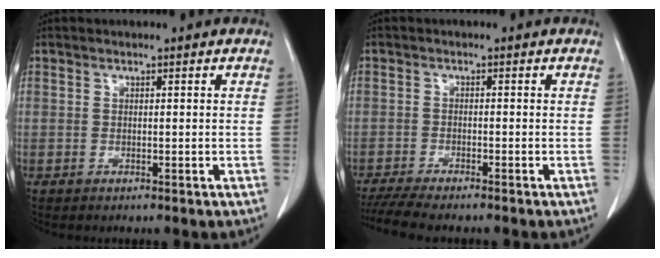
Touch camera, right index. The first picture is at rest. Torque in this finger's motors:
{"motor_torque": [0.40, -0.47, 0.05, 0.01]}